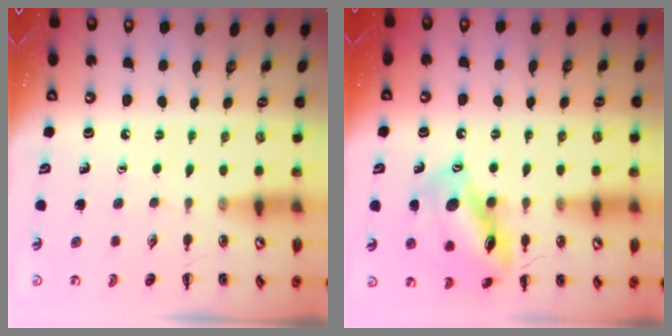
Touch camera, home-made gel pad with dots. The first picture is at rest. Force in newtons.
{"total": 14.6, "press": 14.6, "slide": 1.4}